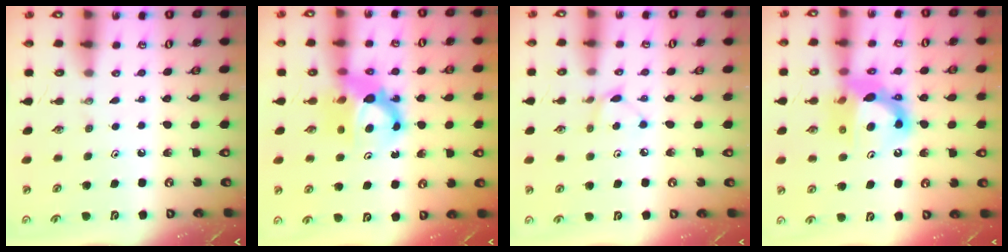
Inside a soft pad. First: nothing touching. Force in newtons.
{"total": 10.3, "press": 10.3, "slide": 1.2}
{"total": 5.5, "press": 5.5, "slide": 0.6}
{"total": 12.8, "press": 12.8, "slide": 1.3}